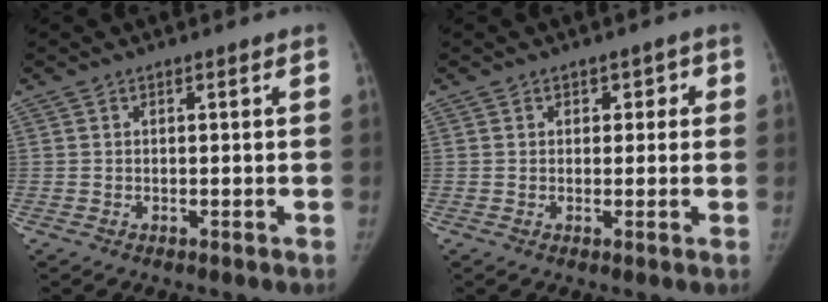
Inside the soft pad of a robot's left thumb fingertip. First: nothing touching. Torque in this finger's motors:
{"motor_torque": [-0.13, -0.02, -0.10, 0.21, -0.02]}